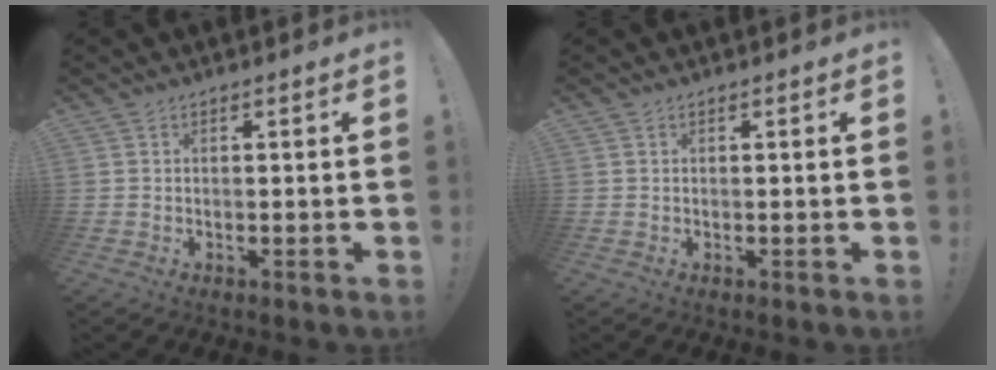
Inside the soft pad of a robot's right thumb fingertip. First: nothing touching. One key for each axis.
{"total": 0.0}